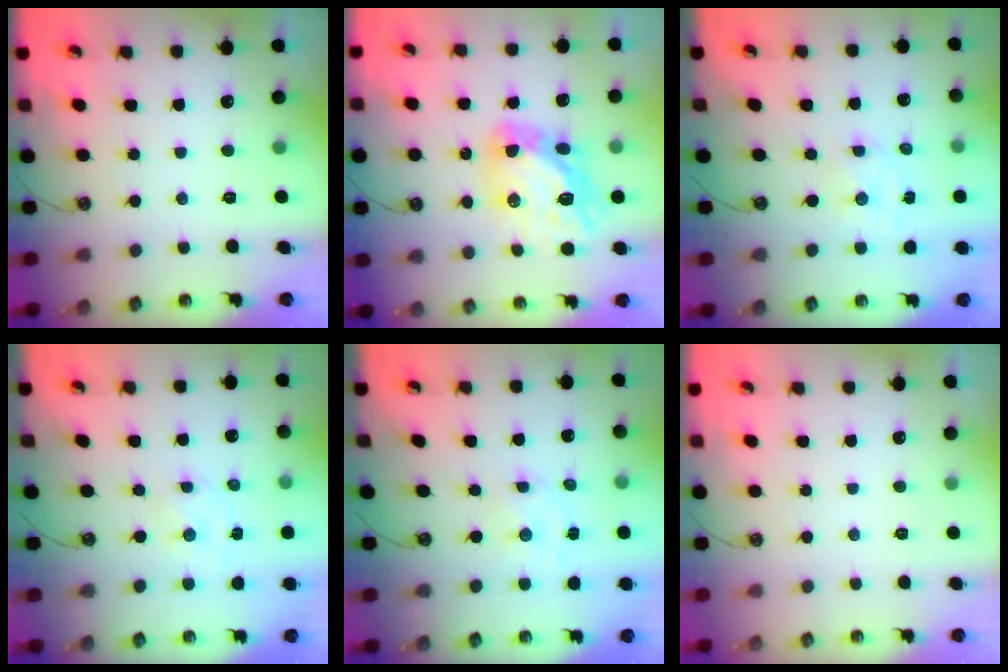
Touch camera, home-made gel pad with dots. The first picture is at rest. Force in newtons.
{"total": 15.2, "press": 15.1, "slide": 1.6}
{"total": 1.8, "press": 1.8, "slide": 0.0}
{"total": 1.0, "press": 1.0, "slide": 0.2}
{"total": 1.8, "press": 1.7, "slide": 0.4}
{"total": 0.0}